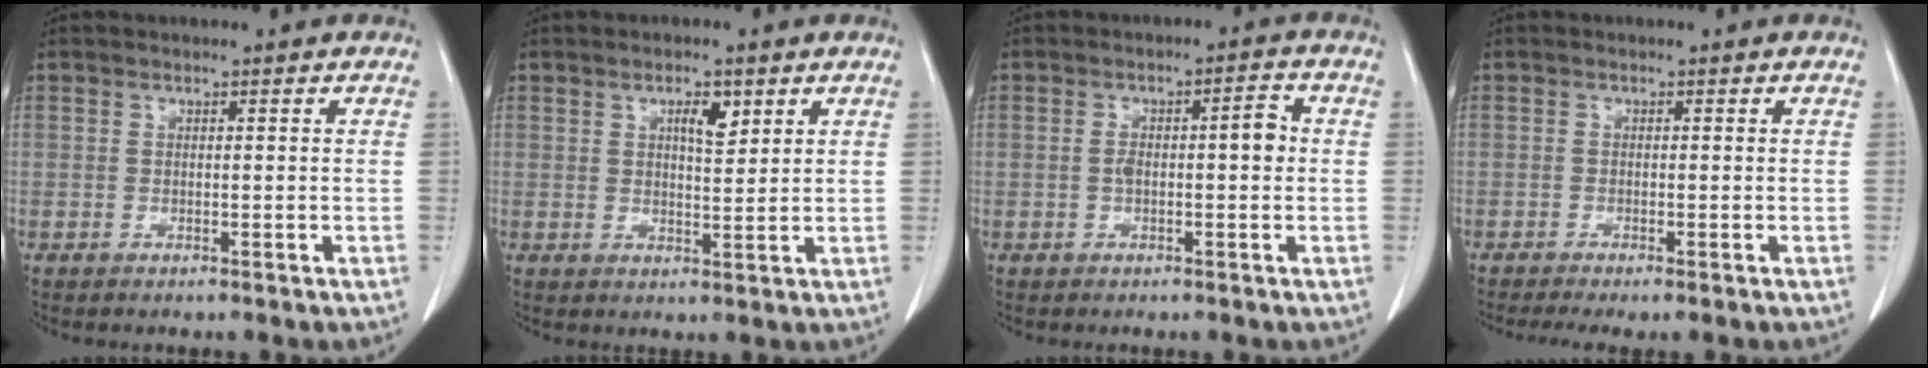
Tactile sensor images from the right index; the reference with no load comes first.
{"total": 3.7, "force": [1.8, 1.2, 3.0], "torque": [-0.049, -0.001, 0.030]}
{"total": 4.8, "force": [0.0, 1.3, 4.6], "torque": [-0.081, 0.022, 0.001]}
{"total": 3.5, "force": [-2.6, 0.4, 2.3], "torque": [-0.037, -0.009, -0.042]}